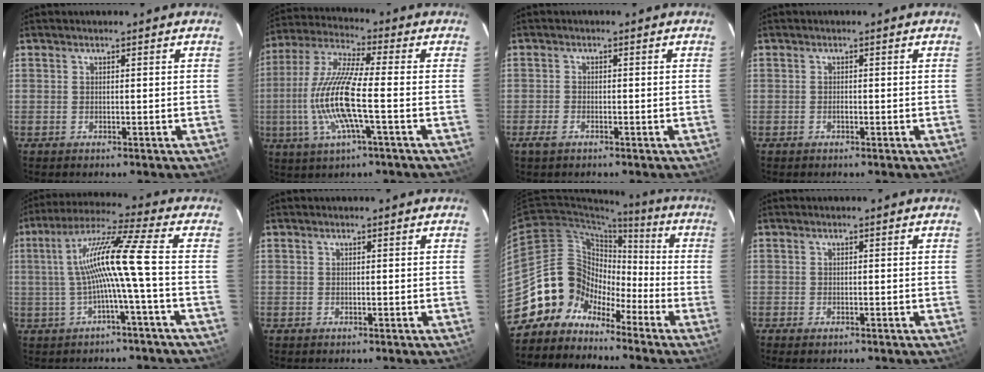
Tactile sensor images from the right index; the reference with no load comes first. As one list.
[{"total": 14.2, "force": [-2.8, 1.7, 13.8], "torque": [-0.285, -0.004, -0.057]}, {"total": 2.1, "force": [-1.5, 1.0, 1.2], "torque": [-0.030, -0.002, -0.030]}, {"total": 0.6, "force": [-0.3, 0.4, 0.3], "torque": [-0.005, 0.001, -0.006]}, {"total": 11.0, "force": [-1.4, -1.7, 10.8], "torque": [-0.206, 0.013, -0.018]}, {"total": 0.0}, {"total": 11.3, "force": [-7.5, 8.4, 1.4], "torque": [-0.041, 0.042, -0.152]}, {"total": 1.5, "force": [-1.1, 0.6, 0.9], "torque": [-0.018, -0.004, -0.020]}]